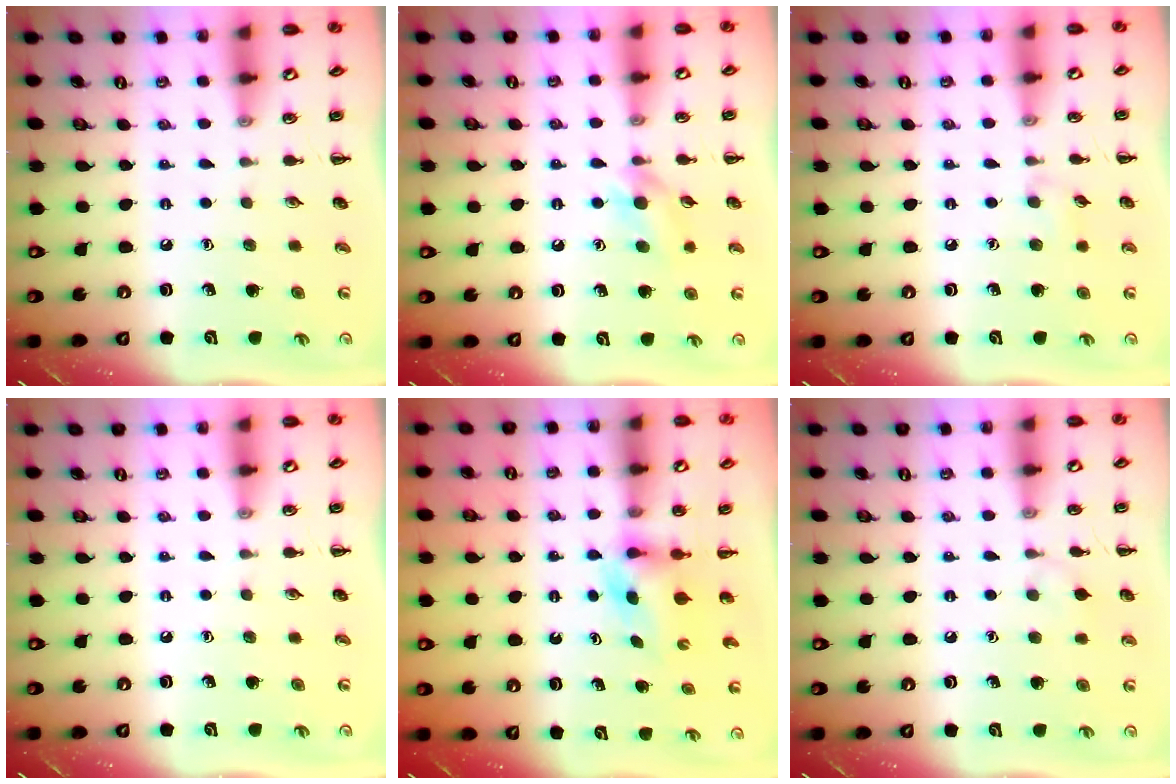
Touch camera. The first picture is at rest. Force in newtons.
{"total": 6.5, "press": 6.3, "slide": 1.8}
{"total": 5.1, "press": 4.8, "slide": 1.8}
{"total": 0.0}
{"total": 3.5, "press": 3.4, "slide": 0.6}
{"total": 5.6, "press": 5.3, "slide": 1.6}